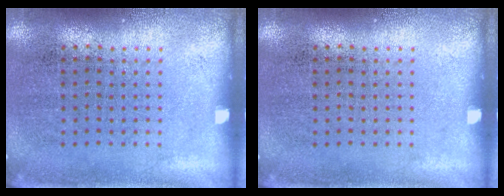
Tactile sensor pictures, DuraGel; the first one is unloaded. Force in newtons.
{"total": 0.0}